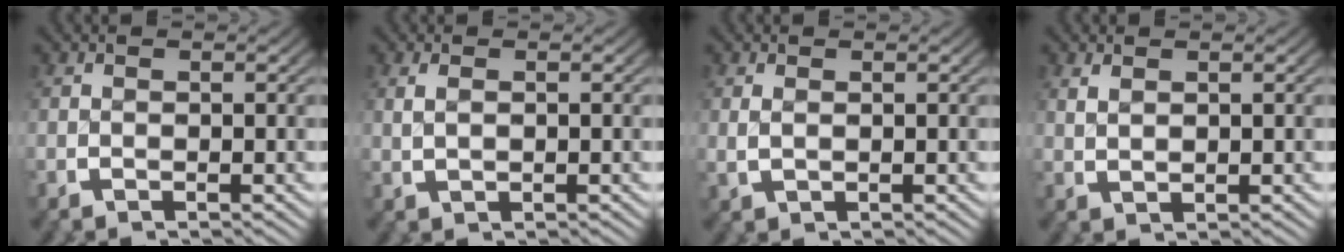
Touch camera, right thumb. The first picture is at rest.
{"total": 1.4, "force": [0.4, 0.8, 1.1], "torque": [-0.020, 0.002, 0.012]}
{"total": 1.1, "force": [0.4, 0.7, 0.8], "torque": [-0.020, -0.004, 0.014]}
{"total": 1.5, "force": [1.0, 0.8, 0.8], "torque": [-0.012, 0.001, 0.025]}